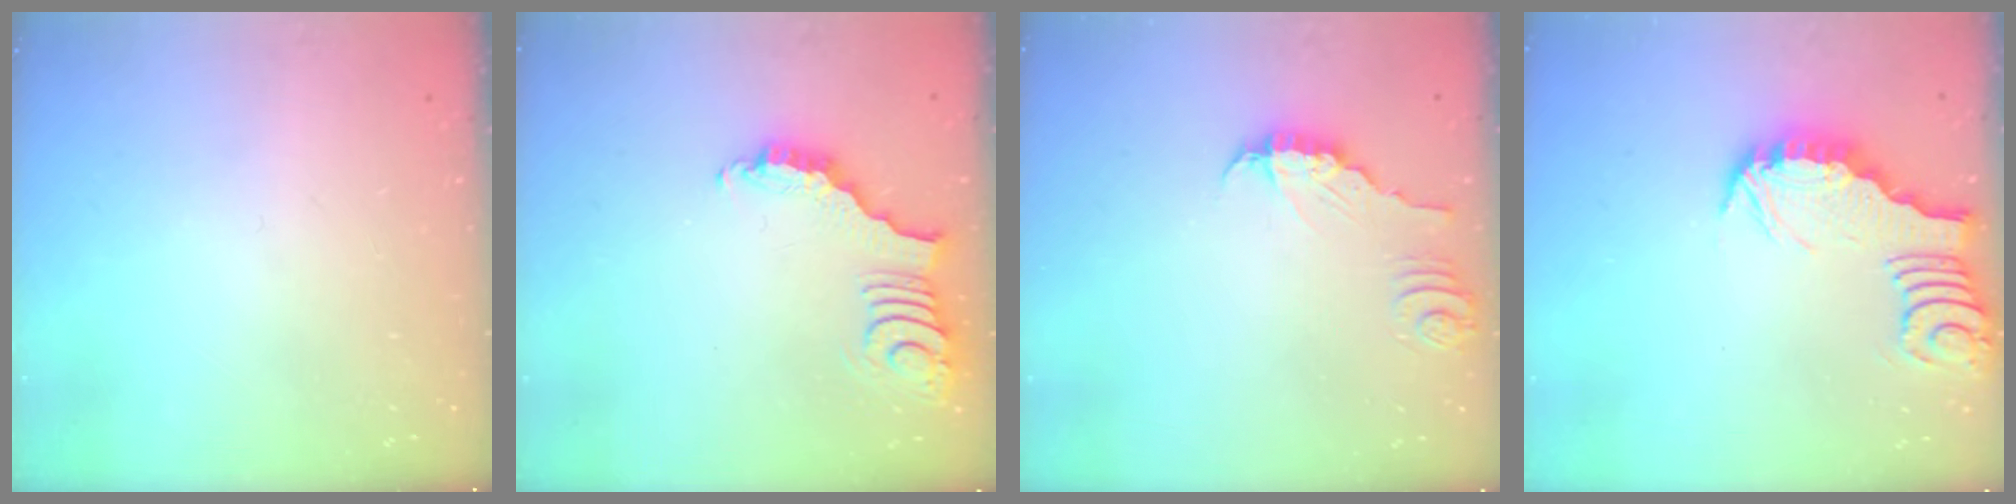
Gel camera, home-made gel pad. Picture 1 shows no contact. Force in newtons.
{"total": 3.9, "press": 3.8, "slide": 0.5}
{"total": 3.9, "press": 3.9, "slide": 0.2}
{"total": 3.1, "press": 3.1, "slide": 0.3}